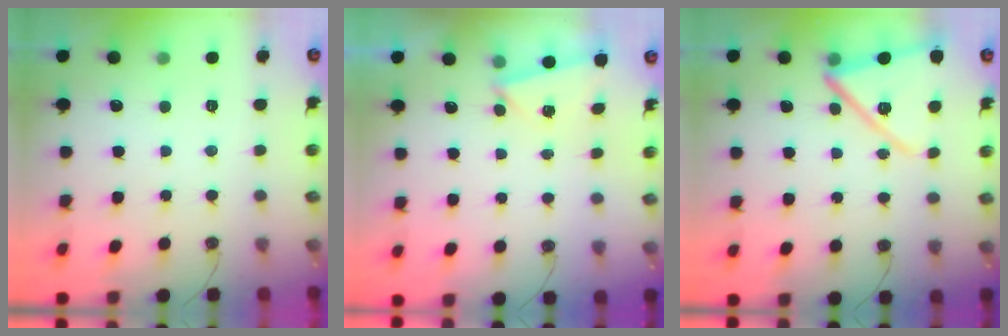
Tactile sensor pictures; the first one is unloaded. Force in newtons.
{"total": 2.2, "press": 1.2, "slide": 1.8}
{"total": 14.3, "press": 14.2, "slide": 1.0}